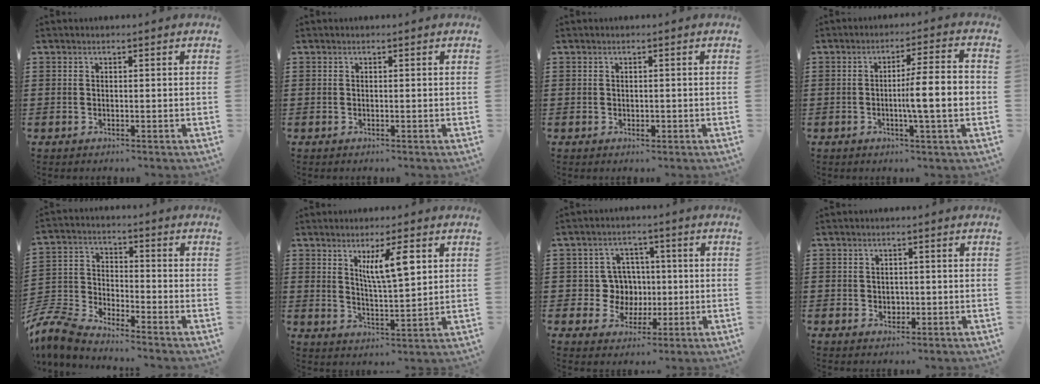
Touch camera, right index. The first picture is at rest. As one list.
[{"total": 0.0}, {"total": 0.8, "force": [-0.2, 0.6, 0.6], "torque": [-0.011, 0.000, -0.003]}, {"total": 7.8, "force": [-1.2, 0.6, 7.7], "torque": [-0.114, -0.008, -0.026]}, {"total": 7.6, "force": [-7.2, 1.2, 1.8], "torque": [-0.072, -0.002, -0.155]}, {"total": 6.8, "force": [2.9, 1.6, 6.0], "torque": [-0.107, 0.001, 0.044]}, {"total": 6.3, "force": [0.2, 6.0, 1.9], "torque": [-0.055, 0.015, 0.003]}, {"total": 1.5, "force": [0.0, 1.3, 0.6], "torque": [-0.015, 0.007, -0.001]}]